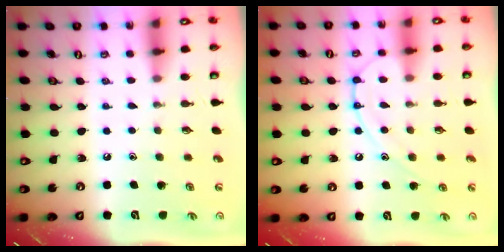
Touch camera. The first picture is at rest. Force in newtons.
{"total": 11.1, "press": 11.0, "slide": 1.1}